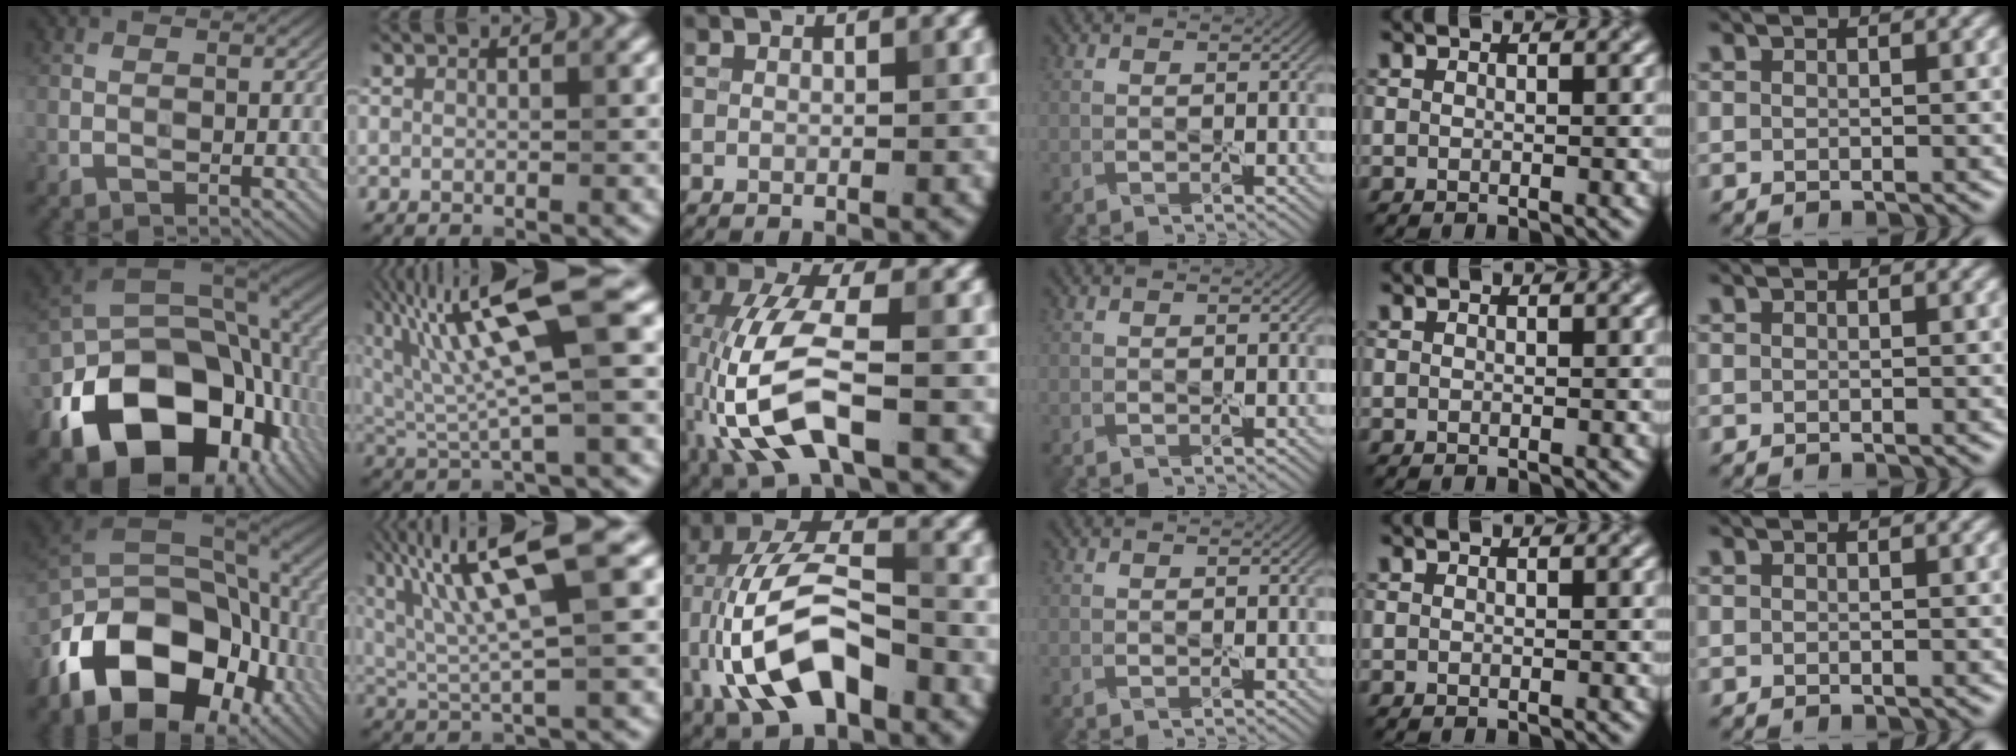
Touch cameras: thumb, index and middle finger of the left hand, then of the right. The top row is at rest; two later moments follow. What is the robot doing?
{"motion": "peel", "object": "sticker"}